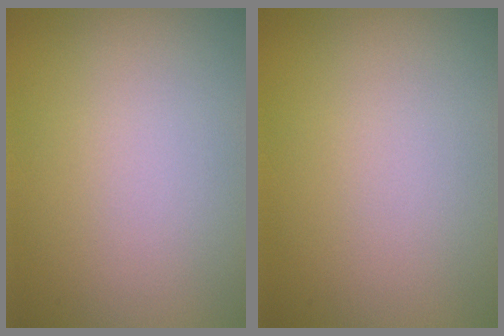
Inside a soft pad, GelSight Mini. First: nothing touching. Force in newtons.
{"total": 0.0}